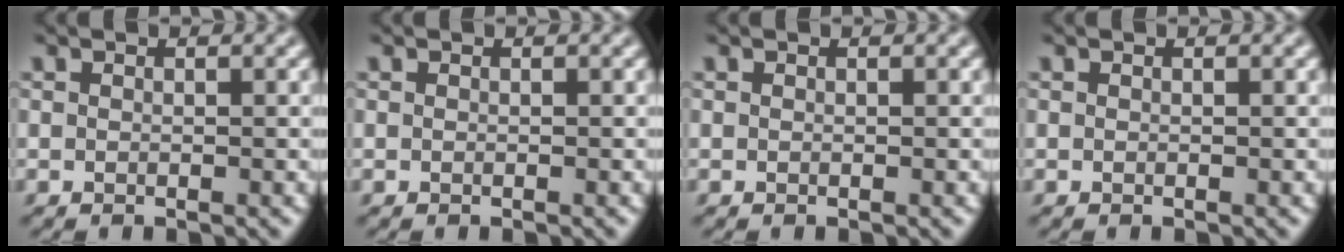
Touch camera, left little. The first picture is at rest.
{"total": 0.0}
{"total": 0.0}
{"total": 0.0}